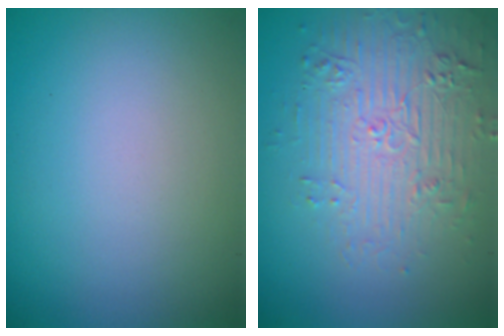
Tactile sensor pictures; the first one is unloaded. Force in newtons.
{"total": 4.3, "press": 3.9, "slide": 1.7}